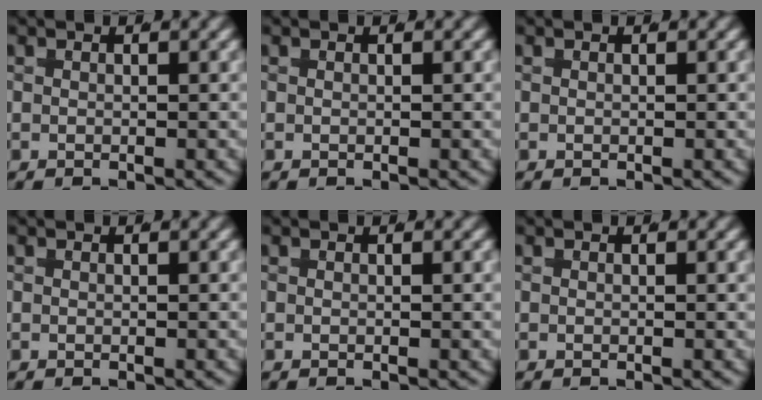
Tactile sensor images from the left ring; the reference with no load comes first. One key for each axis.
{"total": 0.0}
{"total": 0.0}
{"total": 0.0}
{"total": 0.0}
{"total": 0.0}